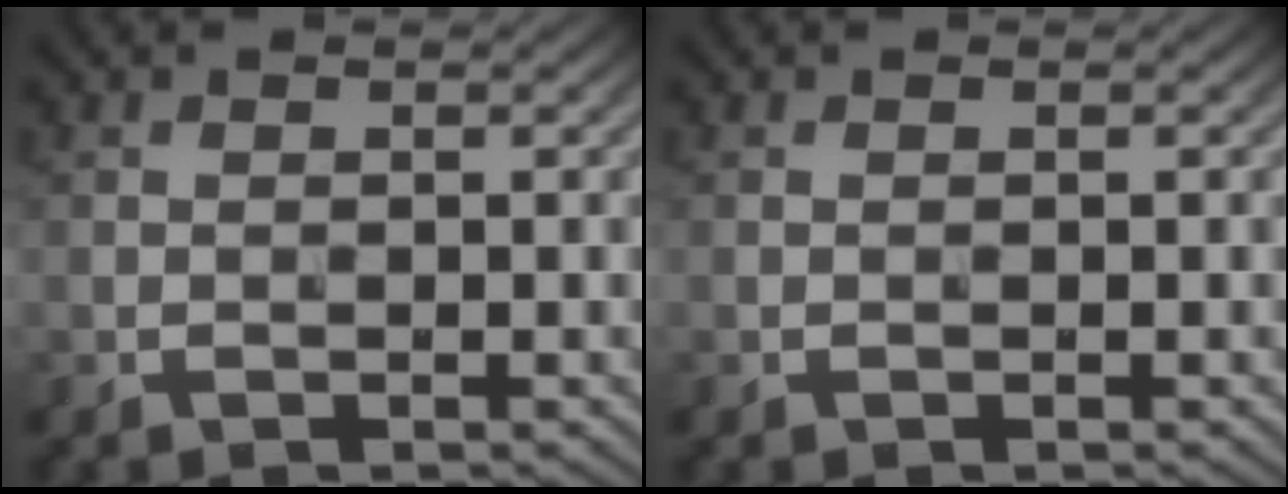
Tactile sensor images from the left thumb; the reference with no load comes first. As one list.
[{"total": 0.0}]